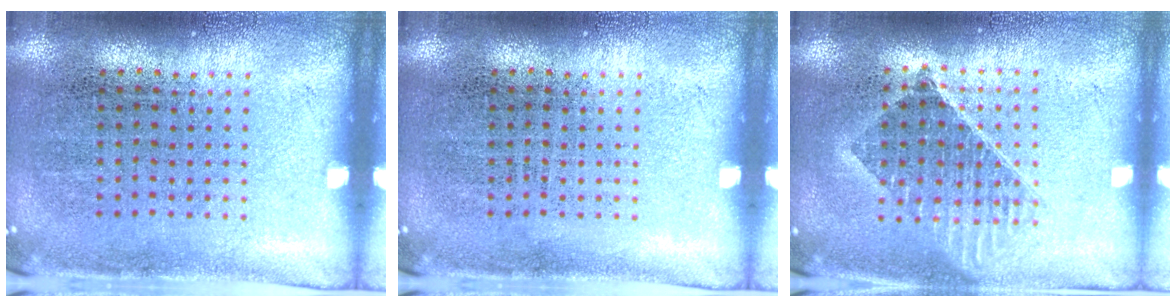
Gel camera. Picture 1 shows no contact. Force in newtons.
{"total": 0.0}
{"total": 1.5, "press": 1.3, "slide": 0.7}